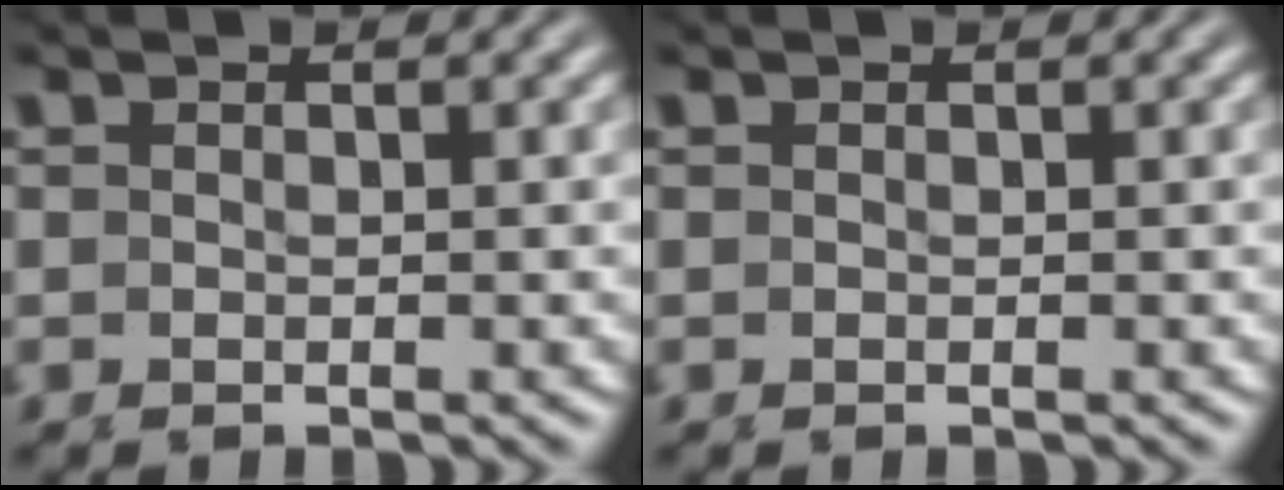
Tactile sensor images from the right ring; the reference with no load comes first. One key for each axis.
{"total": 0.0}